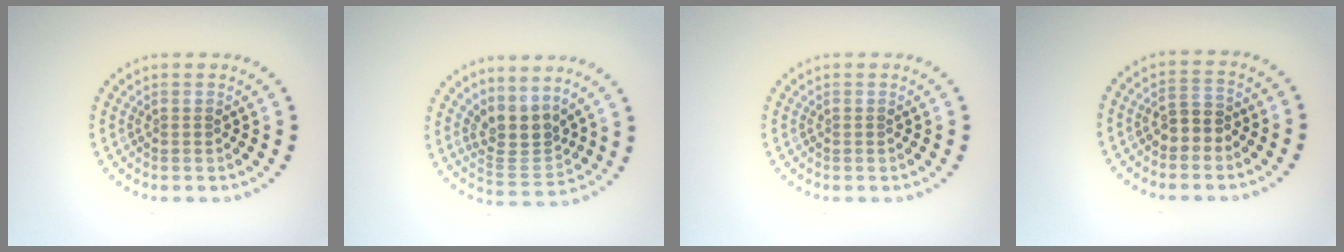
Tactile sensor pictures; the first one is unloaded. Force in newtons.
{"total": 3.5, "press": 2.7, "slide": 2.2}
{"total": 0.0}
{"total": 2.4, "press": 2.4, "slide": 0.7}